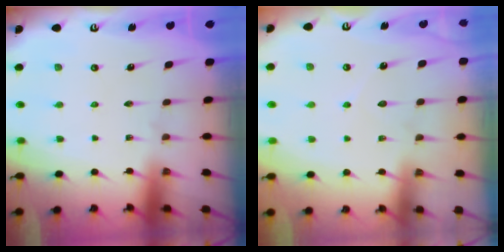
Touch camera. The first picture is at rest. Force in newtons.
{"total": 4.9, "press": 4.8, "slide": 0.4}